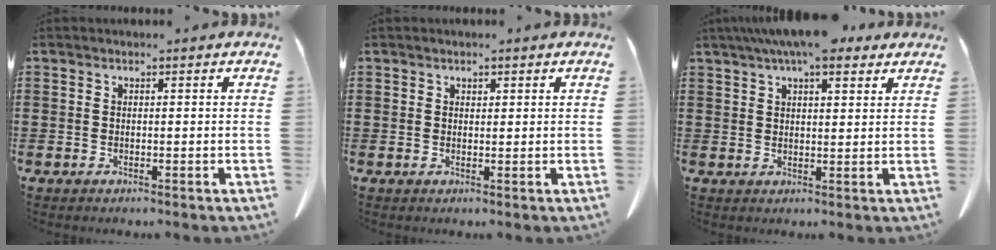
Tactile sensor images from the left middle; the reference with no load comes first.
{"total": 0.8, "force": [0.7, 0.3, 0.2], "torque": [-0.006, 0.001, 0.014]}
{"total": 6.4, "force": [4.8, 1.9, 3.8], "torque": [-0.078, -0.005, 0.085]}